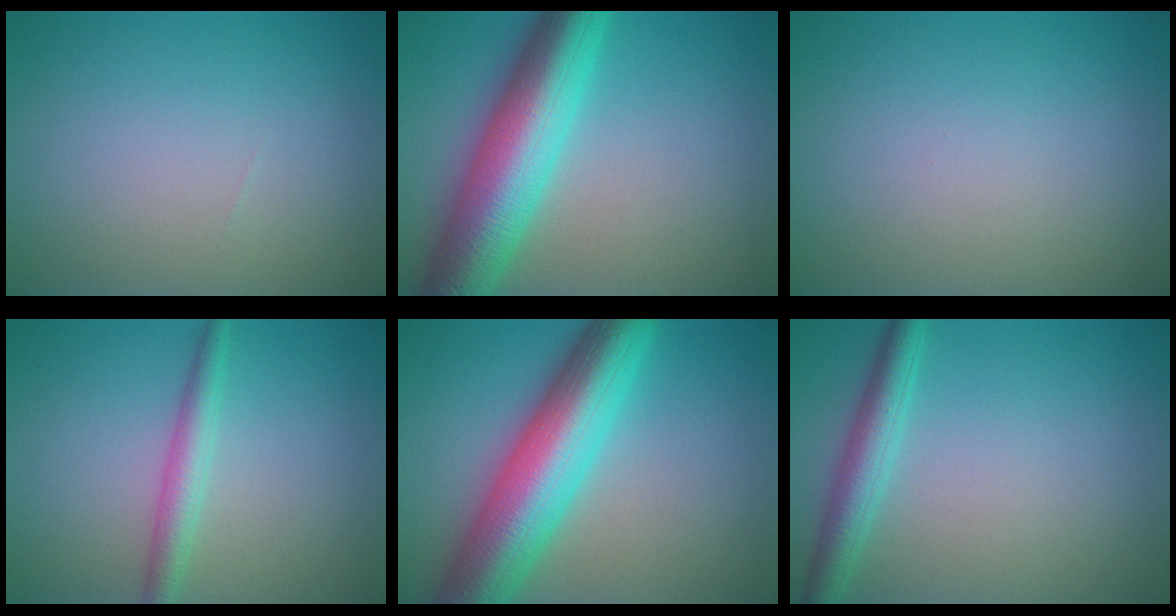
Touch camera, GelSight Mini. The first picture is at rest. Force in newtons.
{"total": 10.5, "press": 10.5, "slide": 0.1}
{"total": 0.0}
{"total": 2.6, "press": 2.6, "slide": 0.1}
{"total": 11.2, "press": 11.2, "slide": 0.3}
{"total": 3.5, "press": 3.5, "slide": 0.1}